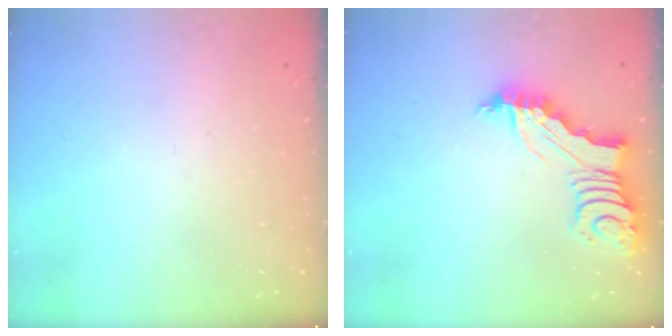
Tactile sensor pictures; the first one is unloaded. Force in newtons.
{"total": 5.4, "press": 5.4, "slide": 0.3}